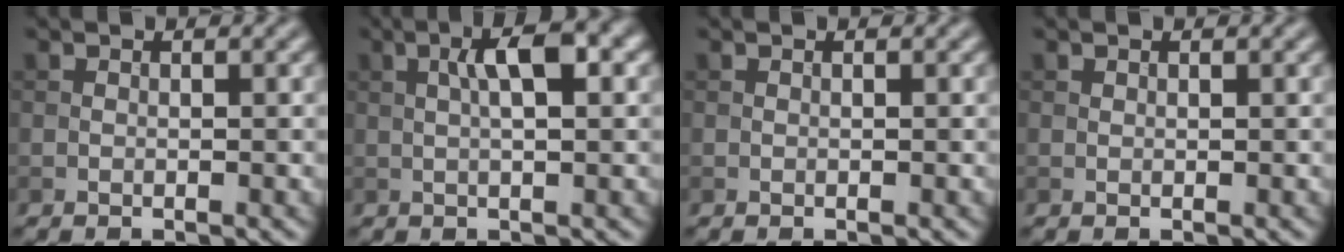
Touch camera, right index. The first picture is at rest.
{"total": 4.2, "force": [1.0, 1.0, 3.9], "torque": [-0.070, 0.009, 0.014]}
{"total": 0.0}
{"total": 0.0}